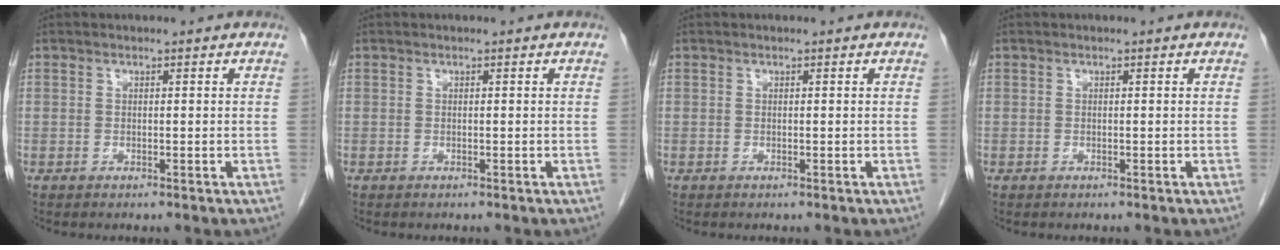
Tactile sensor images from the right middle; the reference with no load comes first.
{"total": 0.0}
{"total": 0.0}
{"total": 0.0}